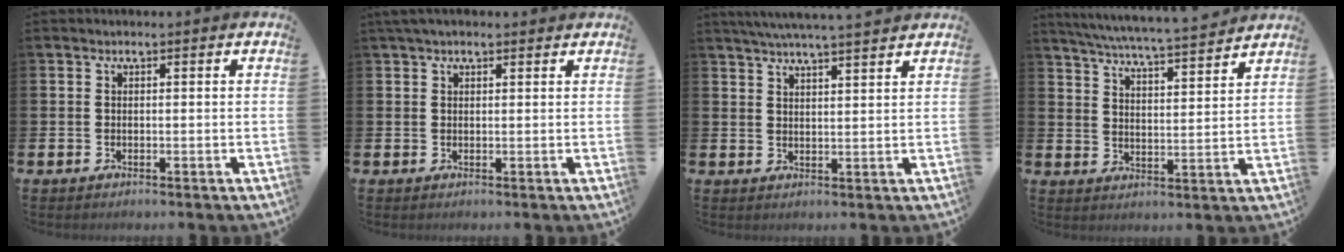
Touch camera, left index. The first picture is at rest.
{"total": 1.9, "force": [1.5, 0.7, 0.9], "torque": [-0.020, 0.007, 0.026]}
{"total": 4.9, "force": [4.7, -0.5, 1.4], "torque": [-0.038, -0.016, 0.084]}
{"total": 6.2, "force": [6.0, -0.3, 1.5], "torque": [-0.056, -0.046, 0.105]}